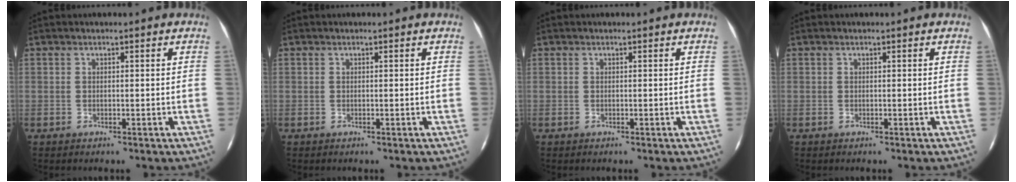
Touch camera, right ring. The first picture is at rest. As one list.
[{"total": 0.0}, {"total": 0.0}, {"total": 0.0}]